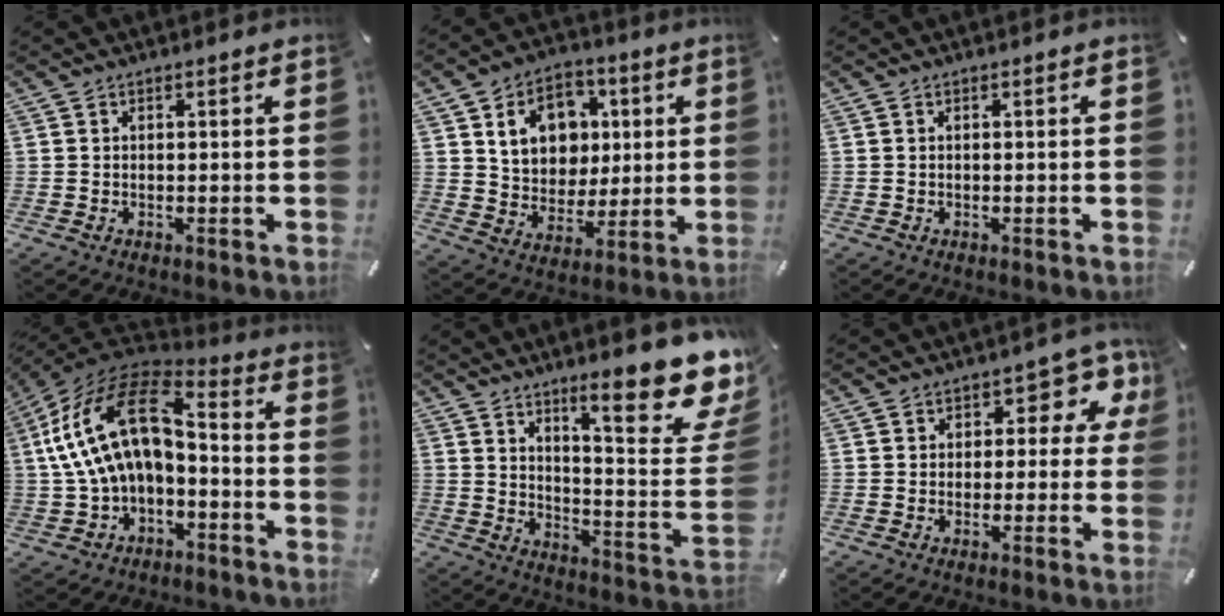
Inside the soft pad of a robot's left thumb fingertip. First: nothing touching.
{"total": 13.7, "force": [4.2, 11.6, 5.9], "torque": [-0.092, -0.005, 0.084]}
{"total": 0.0}
{"total": 19.1, "force": [2.5, 11.5, 15.0], "torque": [-0.322, 0.007, 0.042]}
{"total": 20.5, "force": [13.7, 6.1, 13.9], "torque": [-0.182, -0.108, 0.222]}
{"total": 7.9, "force": [2.7, 5.2, 5.4], "torque": [-0.062, -0.013, 0.040]}